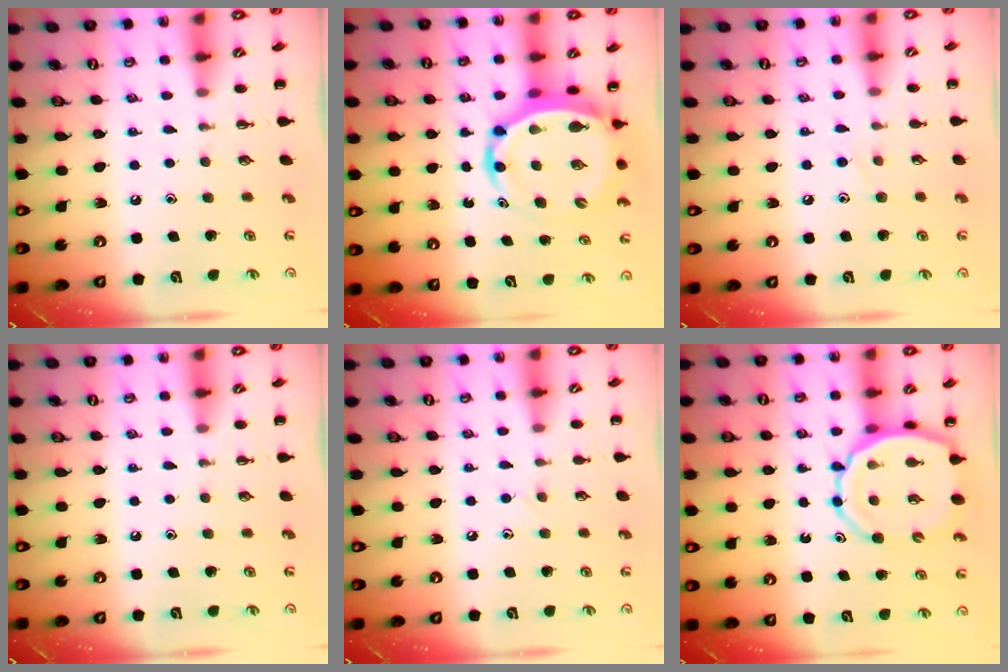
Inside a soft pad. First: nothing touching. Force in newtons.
{"total": 8.4, "press": 8.1, "slide": 2.4}
{"total": 6.7, "press": 6.3, "slide": 2.3}
{"total": 0.0}
{"total": 3.6, "press": 3.4, "slide": 1.1}
{"total": 11.9, "press": 11.3, "slide": 3.7}